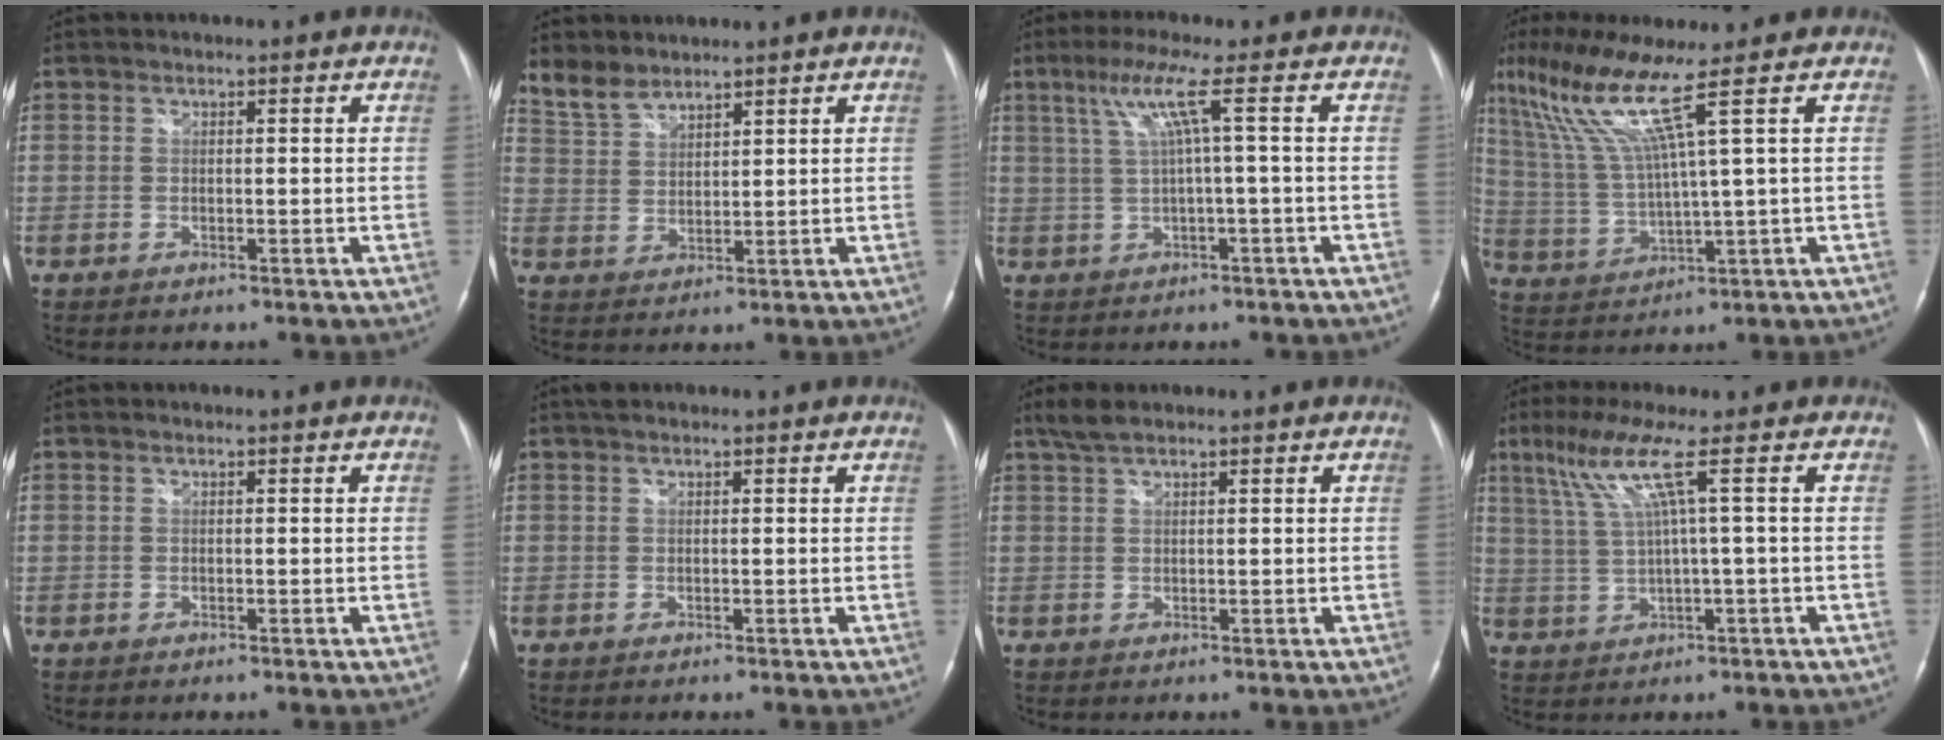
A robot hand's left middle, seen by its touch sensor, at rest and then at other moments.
{"total": 4.8, "force": [4.4, 1.8, 0.7], "torque": [-0.021, 0.011, 0.097]}
{"total": 5.4, "force": [1.5, -1.5, 4.9], "torque": [-0.106, 0.016, 0.037]}
{"total": 10.2, "force": [5.6, -2.3, 8.2], "torque": [-0.173, 0.004, 0.118]}
{"total": 0.0}
{"total": 1.1, "force": [0.9, 0.4, 0.5], "torque": [-0.013, 0.017, 0.015]}
{"total": 2.6, "force": [2.1, 0.5, 1.5], "torque": [-0.038, 0.011, 0.045]}
{"total": 6.9, "force": [2.8, -1.7, 6.0], "torque": [-0.127, 0.014, 0.064]}